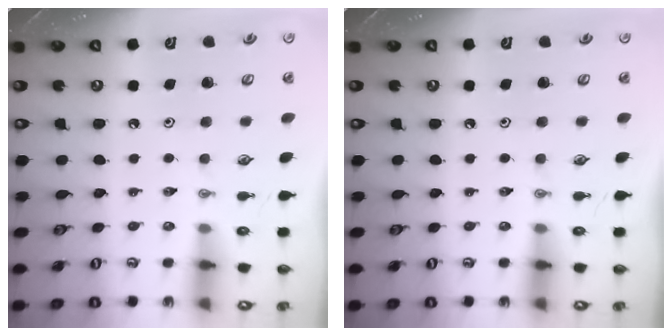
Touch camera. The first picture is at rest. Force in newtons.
{"total": 0.0}